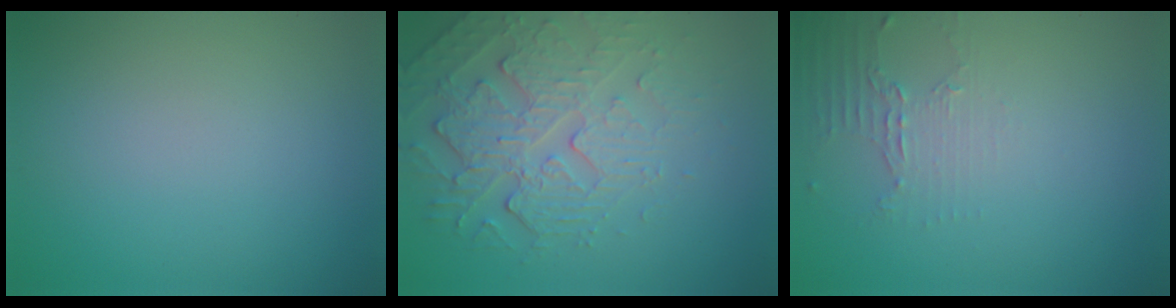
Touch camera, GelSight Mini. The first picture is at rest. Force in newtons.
{"total": 4.4, "press": 4.0, "slide": 1.6}
{"total": 2.0, "press": 1.5, "slide": 1.4}